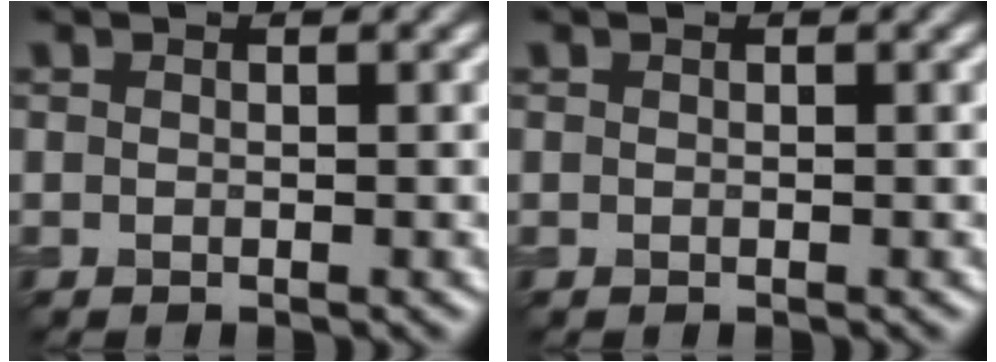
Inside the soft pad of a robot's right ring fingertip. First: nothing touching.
{"total": 0.0}